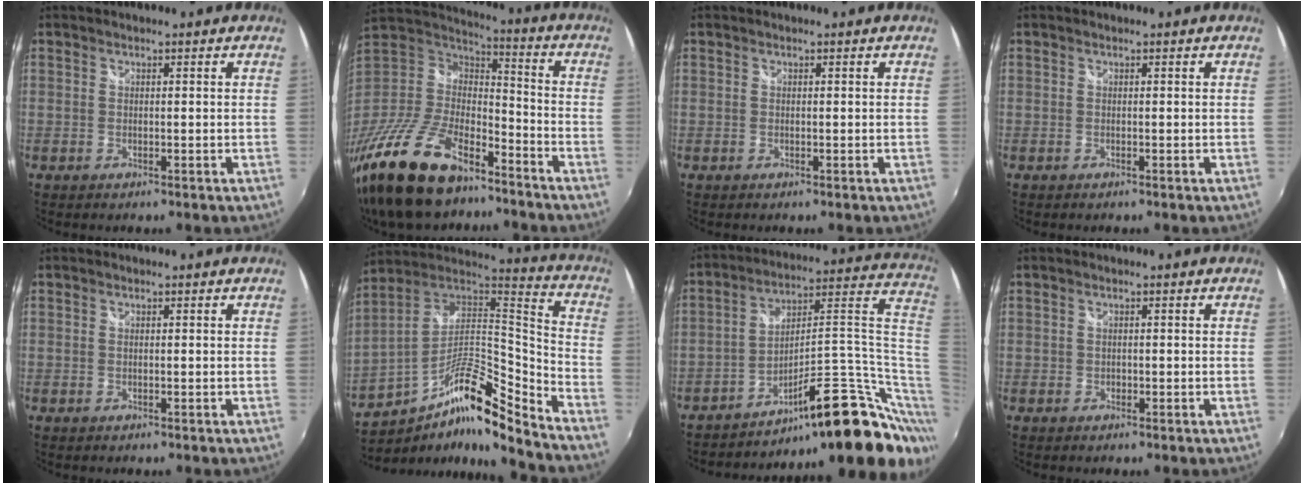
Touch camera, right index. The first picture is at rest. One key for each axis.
{"total": 25.6, "fx": -17.7, "fy": 11.1, "fz": 14.8, "tx": -0.319, "ty": -0.020, "tz": -0.308}
{"total": 0.0}
{"total": 0.0}
{"total": 0.0}
{"total": 18.7, "fx": -11.2, "fy": 4.3, "fz": 14.4, "tx": -0.261, "ty": 0.003, "tz": -0.208}
{"total": 21.4, "fx": -8.2, "fy": 6.9, "fz": 18.5, "tx": -0.233, "ty": 0.033, "tz": -0.116}
{"total": 0.8, "fx": -0.3, "fy": 0.8, "fz": 0.2, "tx": -0.002, "ty": -0.002, "tz": -0.004}